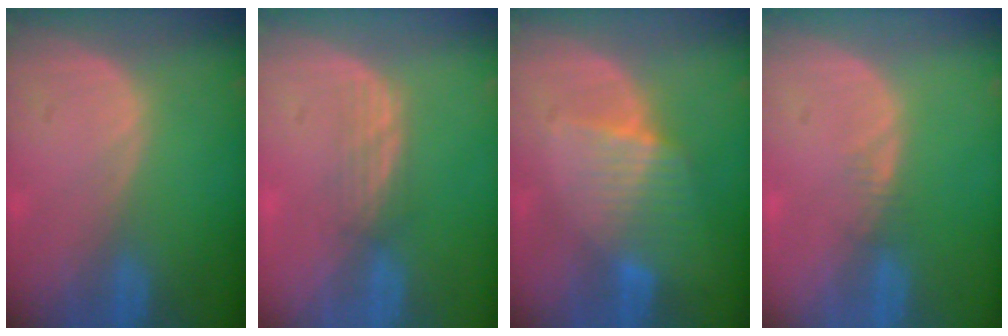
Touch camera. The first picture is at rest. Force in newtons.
{"total": 2.4, "press": 2.3, "slide": 0.6}
{"total": 6.5, "press": 5.7, "slide": 3.2}
{"total": 1.3, "press": 1.2, "slide": 0.2}